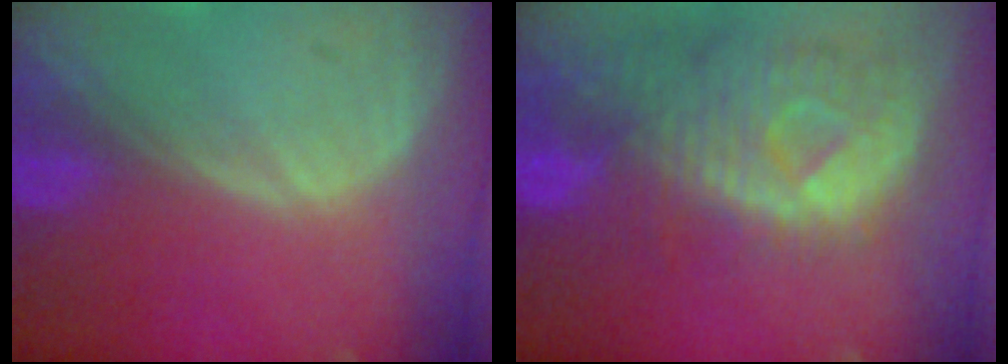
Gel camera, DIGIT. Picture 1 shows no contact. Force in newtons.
{"total": 11.2, "press": 9.8, "slide": 5.4}